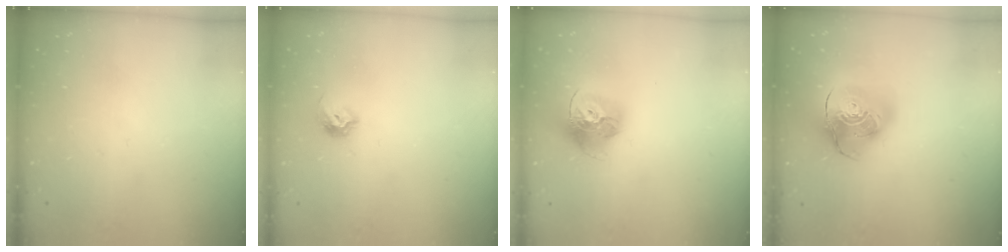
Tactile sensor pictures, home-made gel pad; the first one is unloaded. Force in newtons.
{"total": 7.7, "press": 7.7, "slide": 1.0}
{"total": 16.0, "press": 15.9, "slide": 1.7}
{"total": 18.0, "press": 17.8, "slide": 2.4}